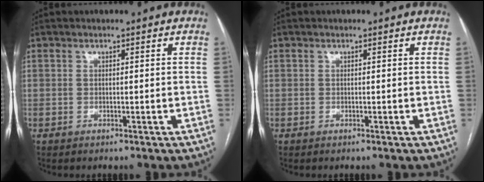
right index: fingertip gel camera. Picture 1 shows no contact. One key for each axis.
{"total": 0.0}